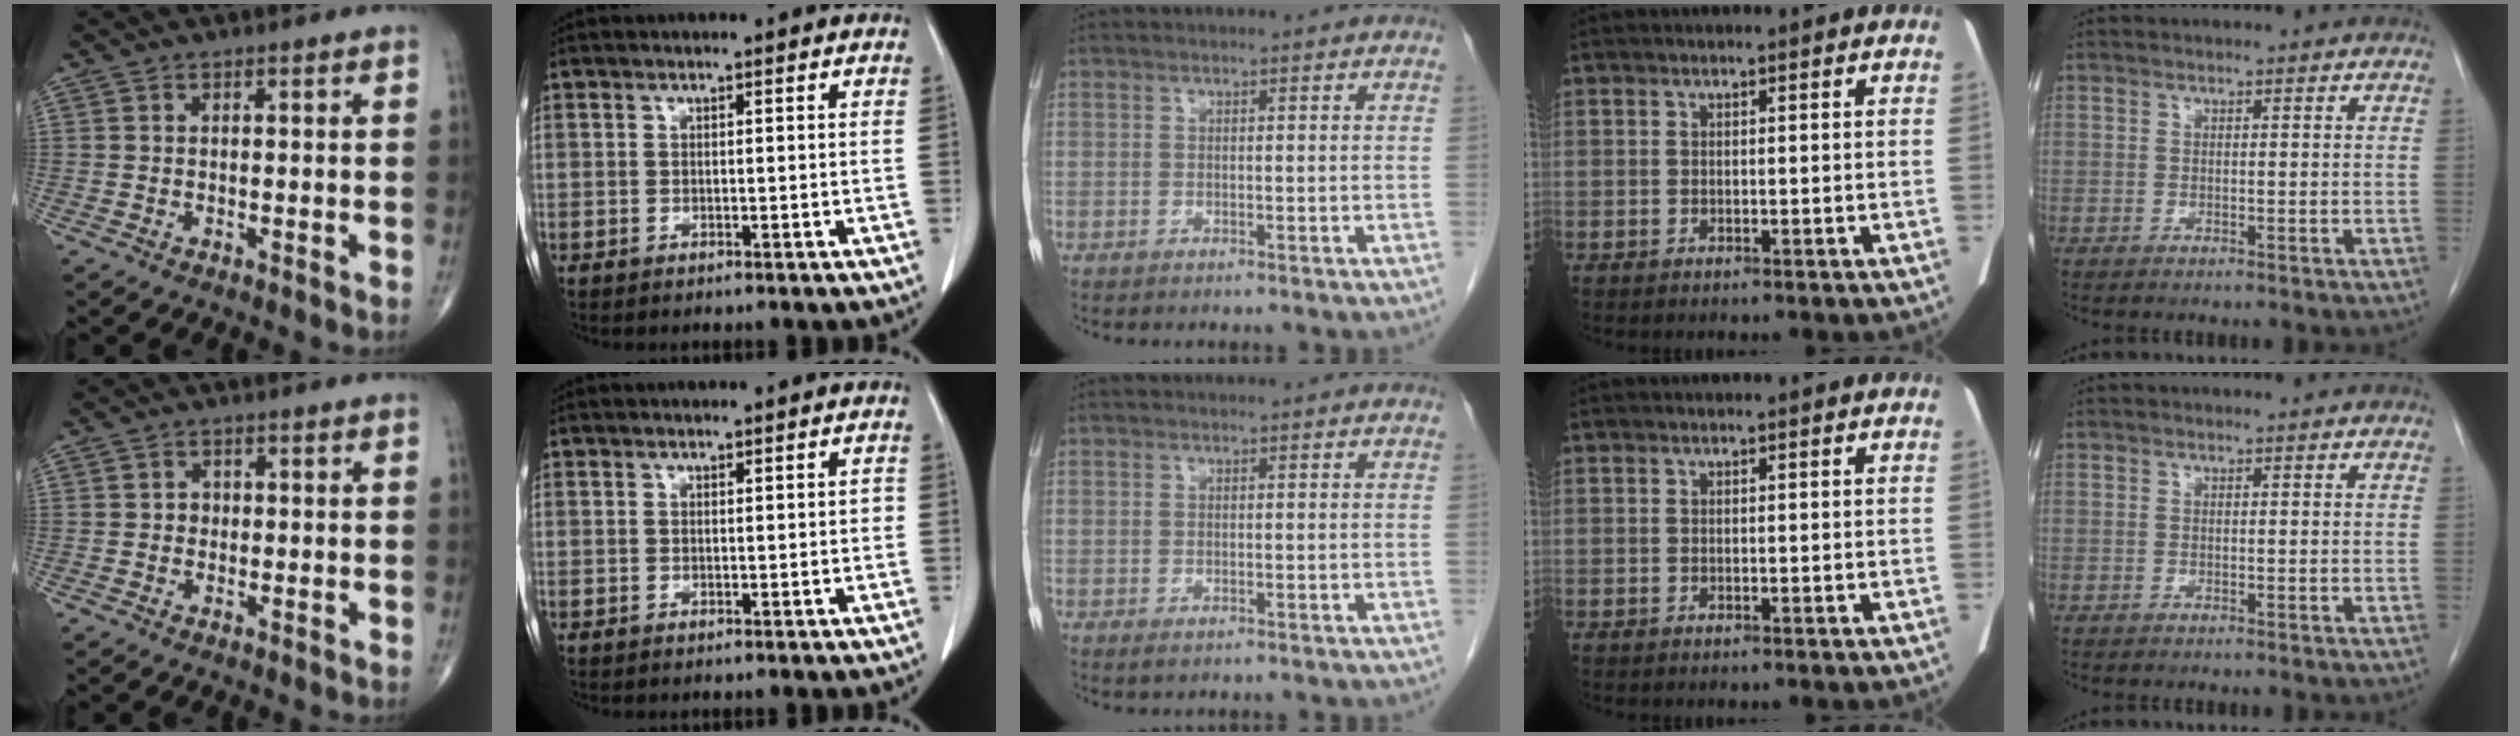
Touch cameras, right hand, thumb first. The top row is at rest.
{"thumb": {"total": 1.5, "force": [-0.1, 1.4, 0.6], "torque": [0.000, 0.005, -0.004]}, "index": {"total": 0.5, "force": [0.0, 0.4, 0.4], "torque": [-0.001, 0.003, 0.002]}, "middle": {"total": 0.6, "force": [-0.2, 0.3, 0.4], "torque": [-0.007, -0.002, 0.000]}}